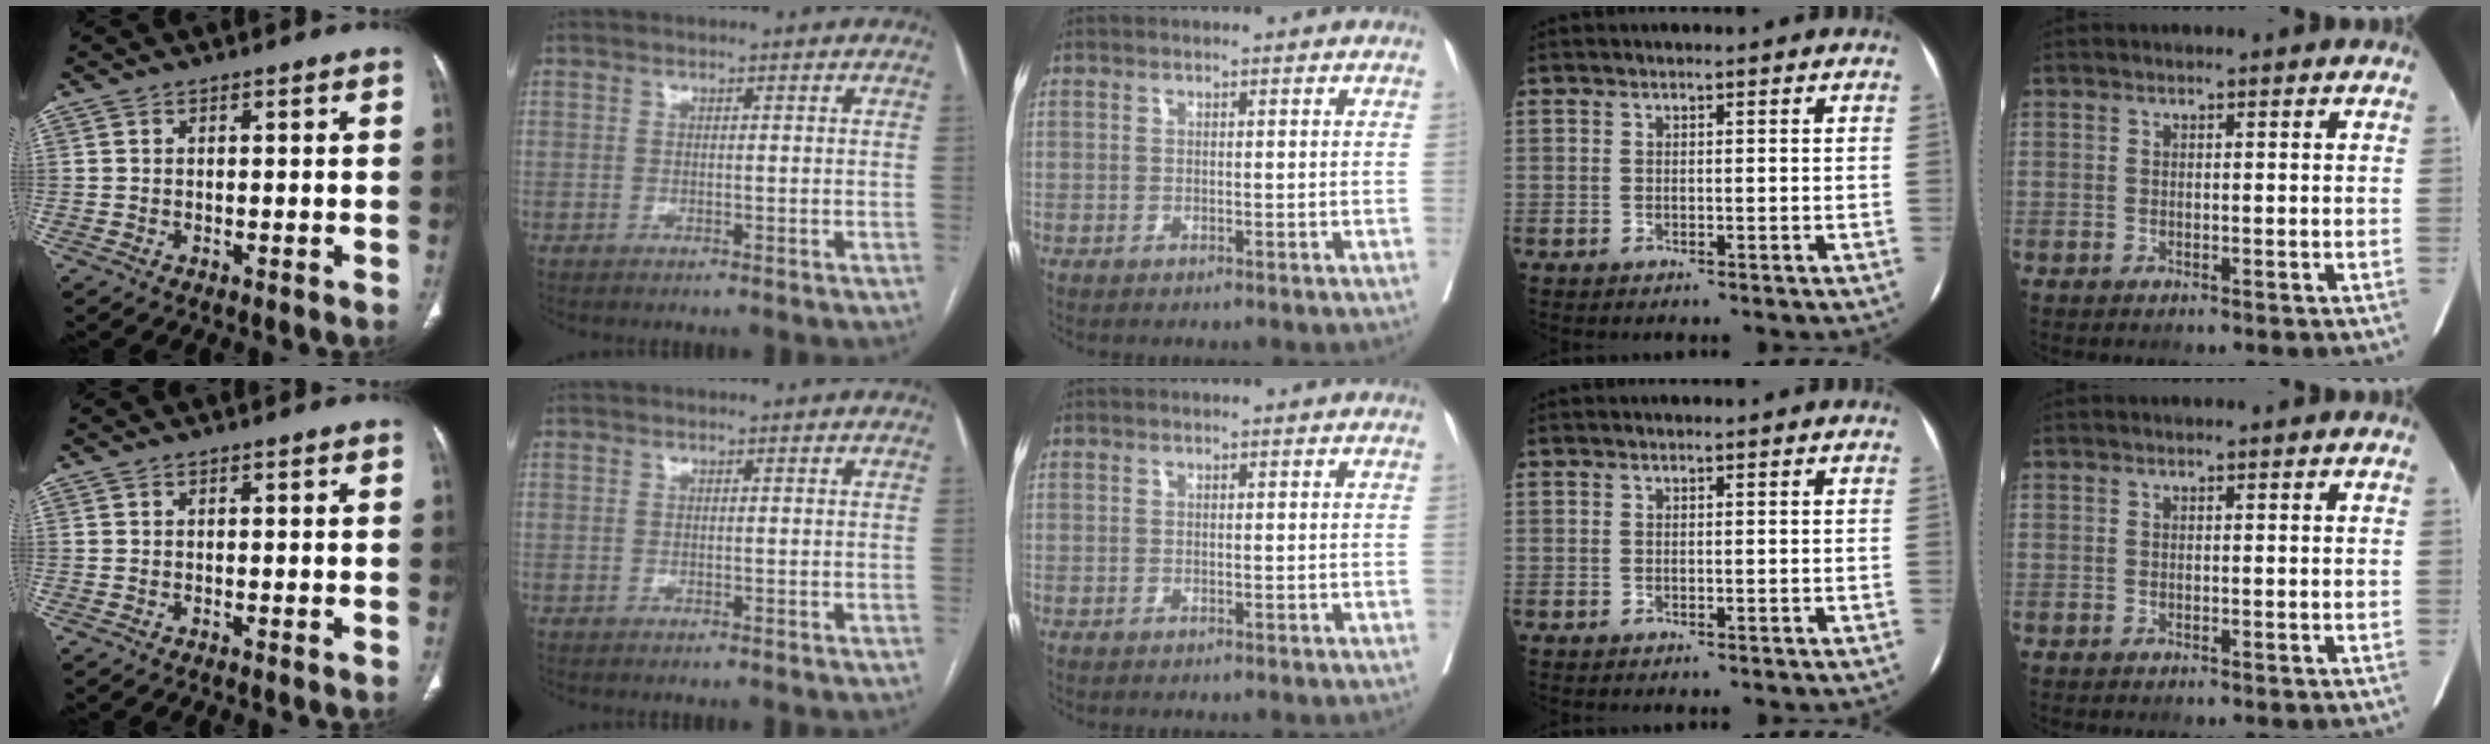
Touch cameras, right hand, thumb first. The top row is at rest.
{}